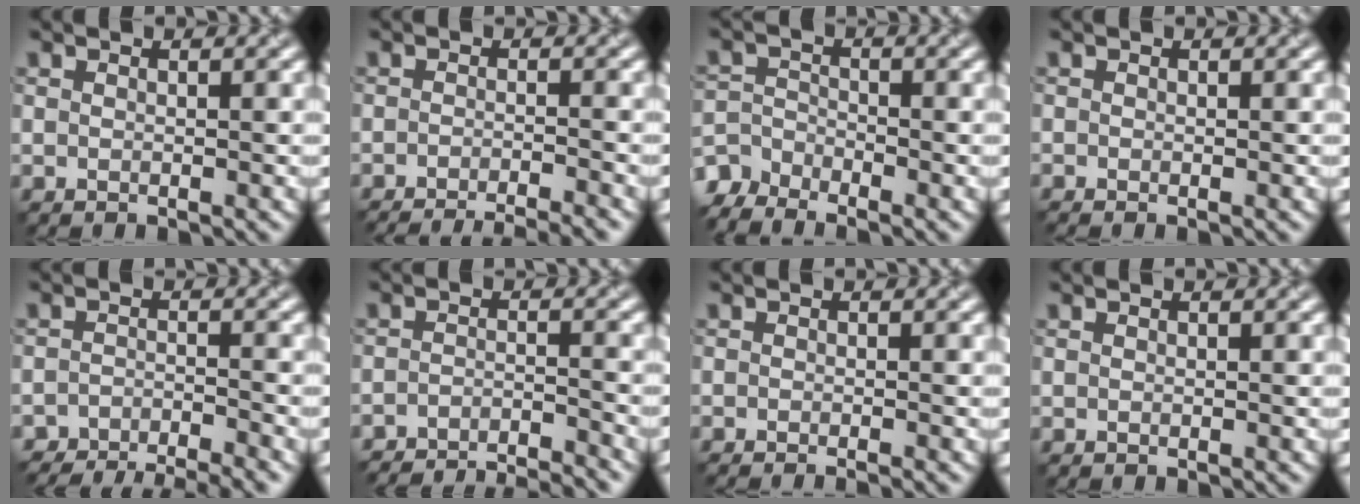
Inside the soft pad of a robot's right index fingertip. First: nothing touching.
{"total": 6.5, "force": [-5.8, 1.1, 2.7], "torque": [-0.026, -0.006, -0.078]}
{"total": 3.3, "force": [-3.0, 1.0, 0.6], "torque": [-0.013, -0.002, -0.066]}
{"total": 0.0}
{"total": 6.3, "force": [-6.0, 0.8, 1.8], "torque": [-0.032, -0.012, -0.096]}
{"total": 7.6, "force": [-7.3, 0.8, 1.9], "torque": [-0.028, -0.007, -0.112]}
{"total": 1.2, "force": [-1.0, -0.1, 0.7], "torque": [-0.013, -0.003, -0.016]}
{"total": 0.0}